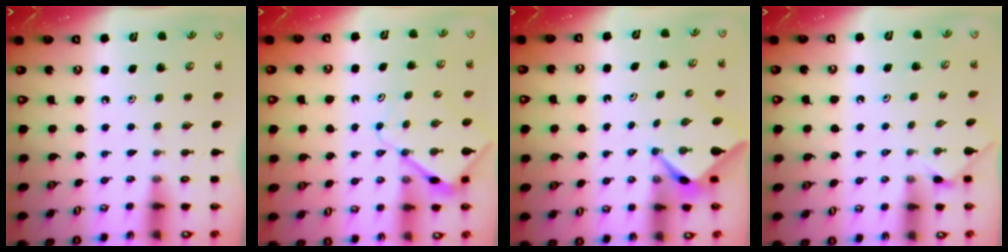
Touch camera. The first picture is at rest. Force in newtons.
{"total": 7.5, "press": 7.5, "slide": 0.8}
{"total": 2.7, "press": 2.7, "slide": 0.3}
{"total": 1.0, "press": 0.9, "slide": 0.3}